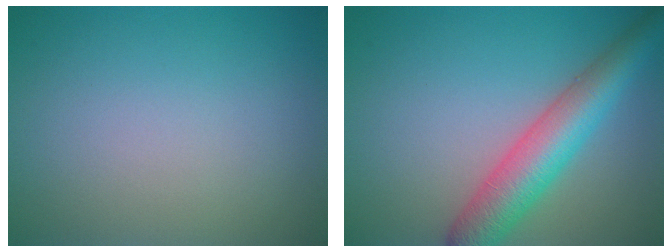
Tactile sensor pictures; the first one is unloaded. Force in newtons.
{"total": 6.3, "press": 6.3, "slide": 0.2}